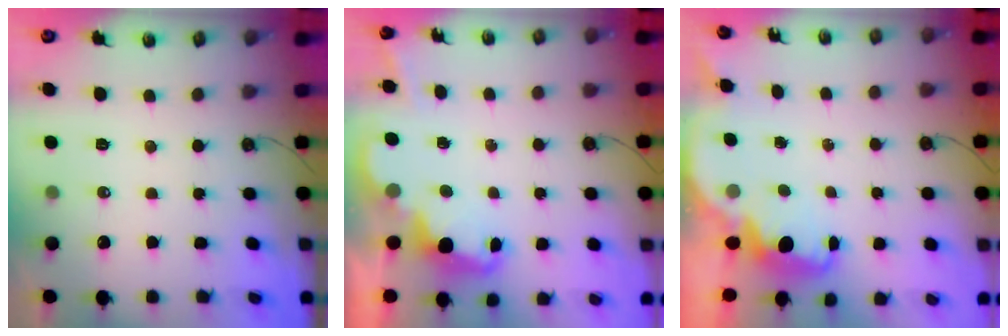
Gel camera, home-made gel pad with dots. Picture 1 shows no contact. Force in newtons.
{"total": 2.3, "press": 2.3, "slide": 0.5}
{"total": 2.4, "press": 2.3, "slide": 0.6}